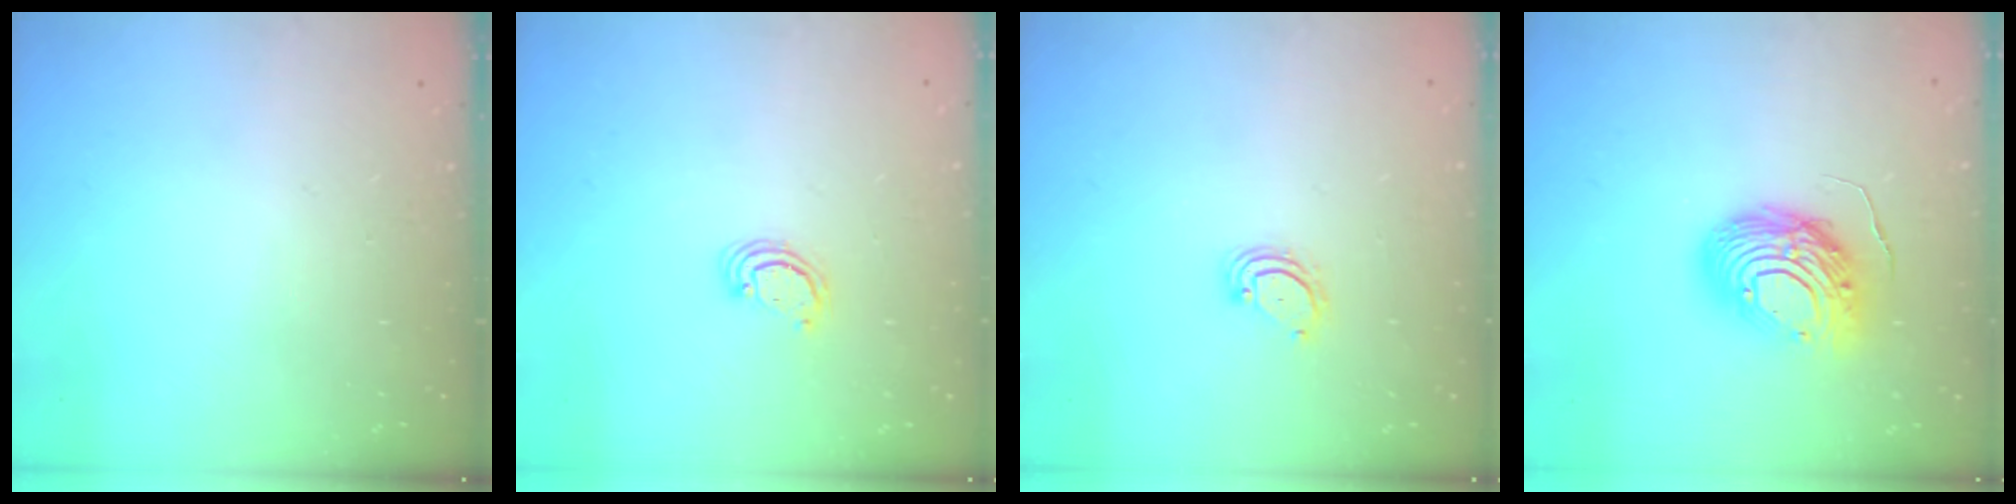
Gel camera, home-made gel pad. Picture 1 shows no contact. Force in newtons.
{"total": 2.6, "press": 2.5, "slide": 0.2}
{"total": 3.2, "press": 3.2, "slide": 0.3}
{"total": 12.5, "press": 12.4, "slide": 0.9}